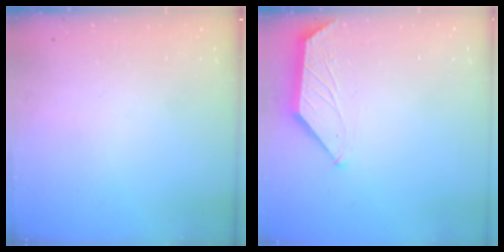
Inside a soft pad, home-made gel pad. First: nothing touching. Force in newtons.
{"total": 1.4, "press": 1.4, "slide": 0.3}